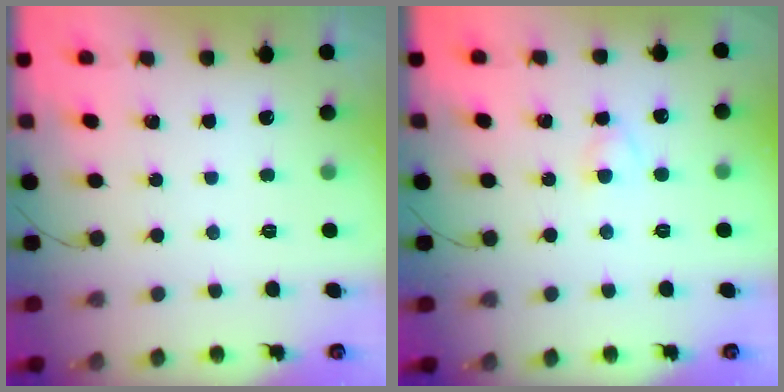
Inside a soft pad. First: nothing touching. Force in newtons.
{"total": 2.4, "press": 2.2, "slide": 1.0}